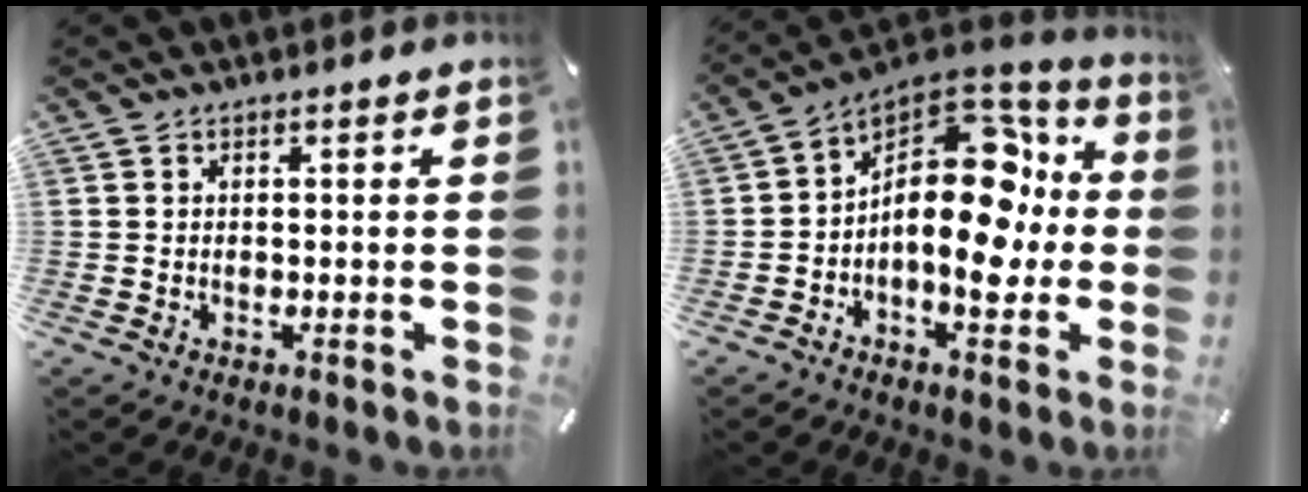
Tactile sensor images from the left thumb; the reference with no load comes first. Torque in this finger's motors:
{"motor_torque": [0.90, 2.29, 0.41, 0.17, 0.43]}